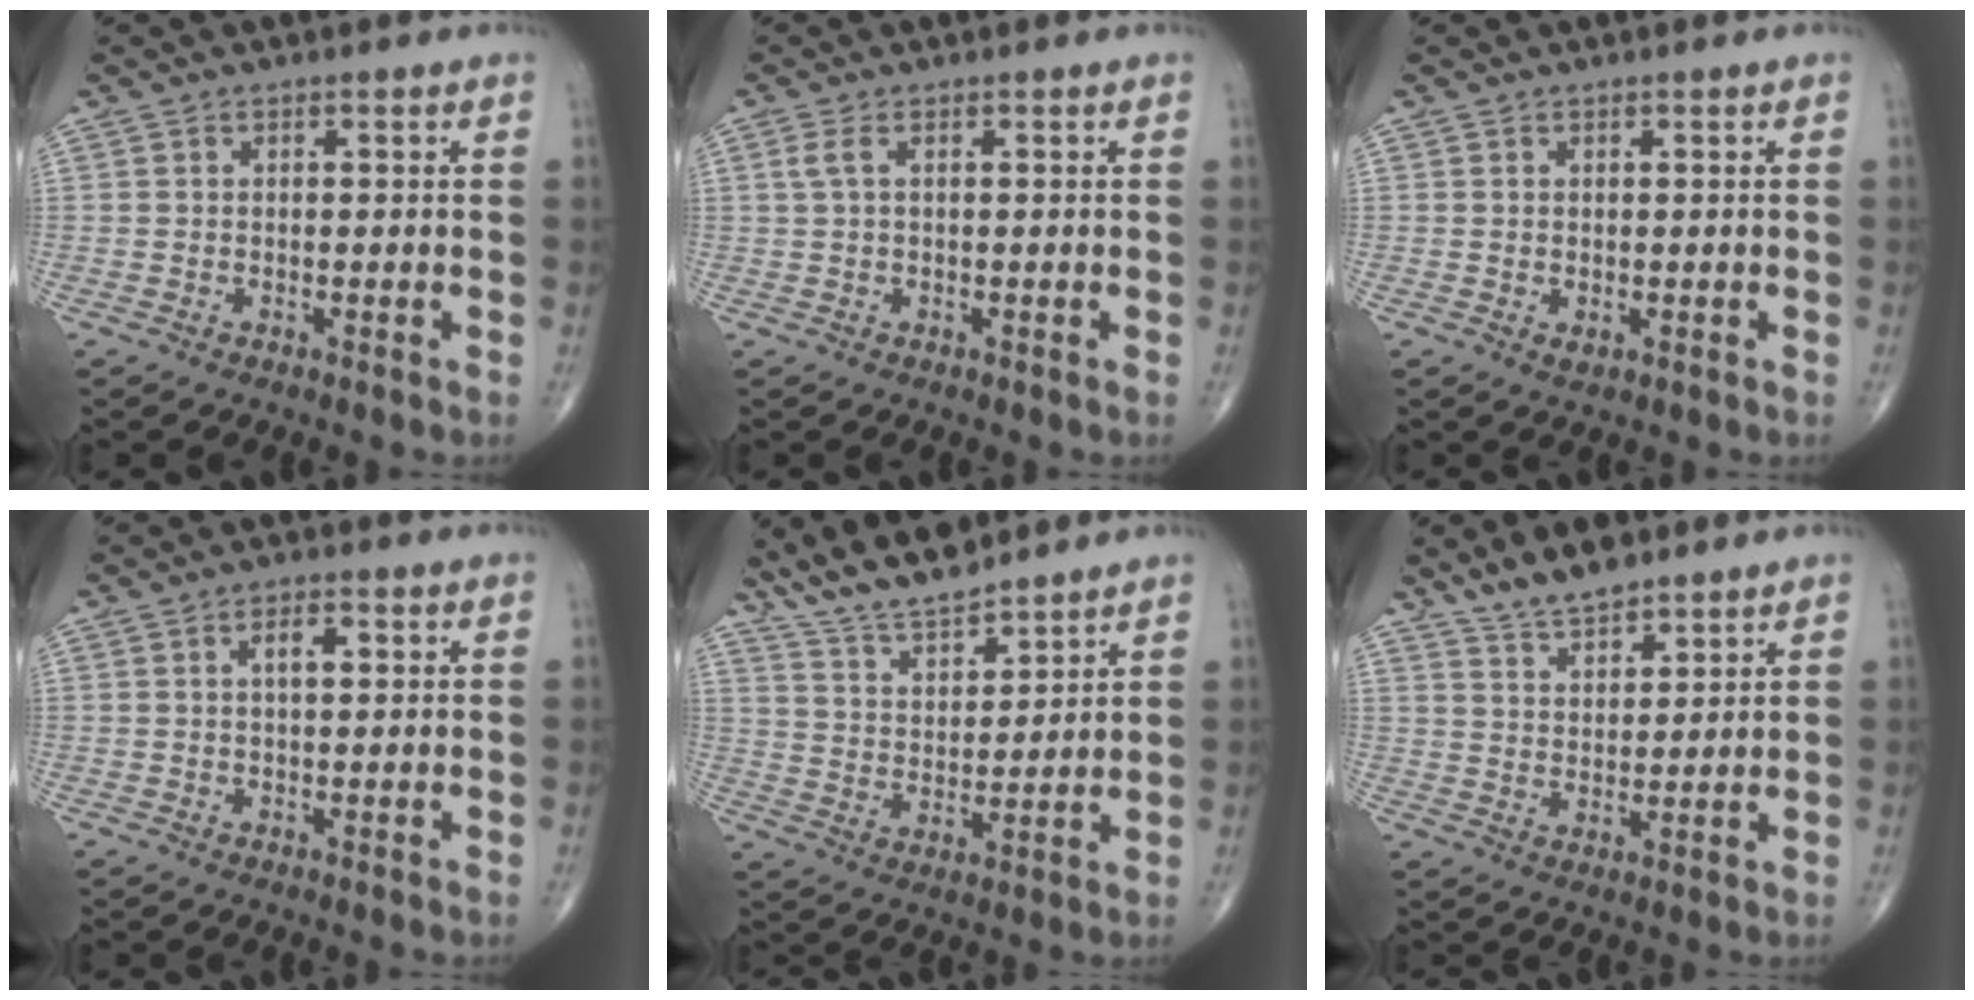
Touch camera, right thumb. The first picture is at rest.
{"total": 1.8, "force": [0.5, 0.6, 1.6], "torque": [-0.049, 0.011, 0.016]}
{"total": 0.8, "force": [0.0, 0.6, 0.6], "torque": [-0.006, -0.002, 0.004]}
{"total": 3.4, "force": [0.9, 1.5, 2.9], "torque": [-0.047, 0.005, 0.013]}
{"total": 10.3, "force": [9.4, 2.3, 3.7], "torque": [-0.054, -0.050, 0.181]}
{"total": 7.4, "force": [6.0, 2.6, 3.5], "torque": [-0.045, -0.033, 0.114]}